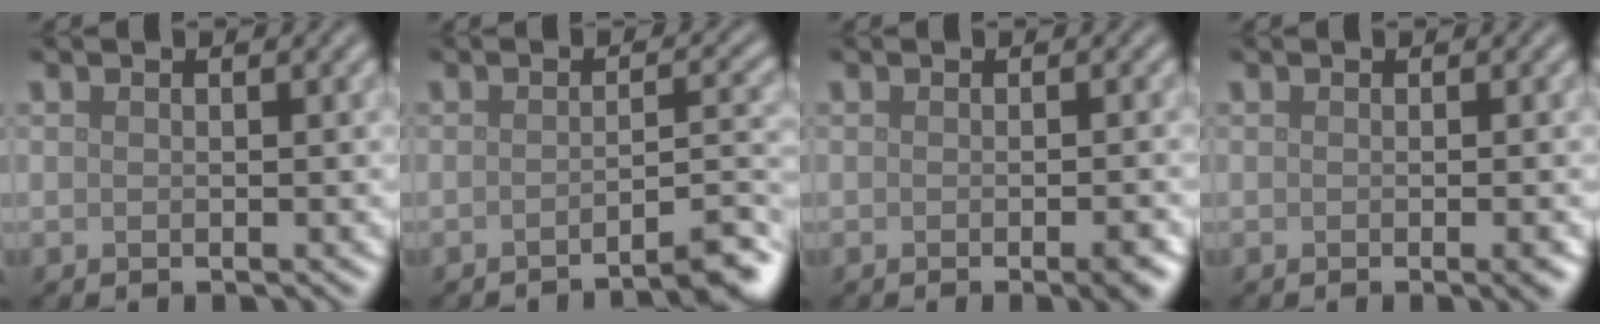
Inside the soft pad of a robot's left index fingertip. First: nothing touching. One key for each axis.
{"total": 4.0, "fx": -2.9, "fy": 0.6, "fz": 2.7, "tx": -0.022, "ty": 0.015, "tz": -0.050}
{"total": 2.5, "fx": -1.0, "fy": 0.6, "fz": 2.2, "tx": -0.022, "ty": -0.002, "tz": -0.016}
{"total": 1.6, "fx": -0.4, "fy": 0.4, "fz": 1.5, "tx": -0.014, "ty": -0.003, "tz": -0.007}